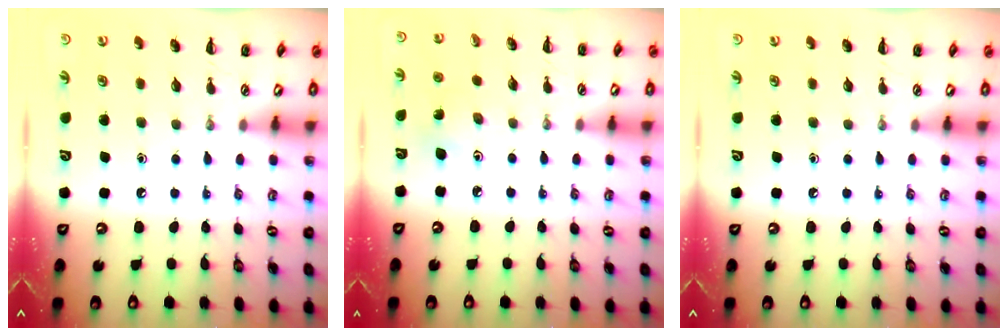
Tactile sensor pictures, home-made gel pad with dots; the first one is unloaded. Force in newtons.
{"total": 3.7, "press": 3.5, "slide": 1.1}
{"total": 0.0}